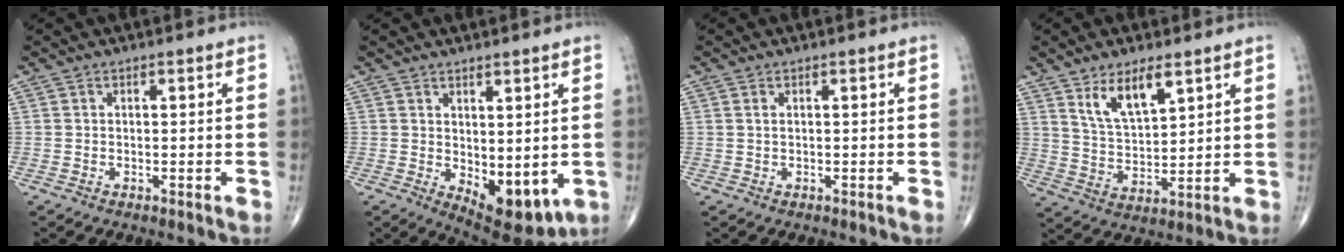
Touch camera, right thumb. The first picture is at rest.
{"total": 9.9, "force": [-1.1, 4.8, 8.6], "torque": [-0.091, -0.019, 0.004]}
{"total": 0.6, "force": [0.3, 0.3, 0.5], "torque": [-0.014, 0.006, 0.007]}
{"total": 9.2, "force": [5.5, 3.7, 6.4], "torque": [-0.103, -0.034, 0.110]}